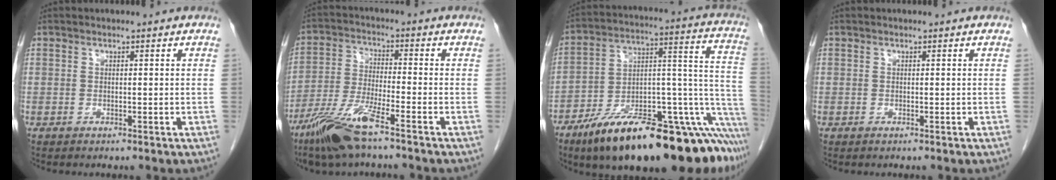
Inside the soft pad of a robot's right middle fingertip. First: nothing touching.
{"total": 9.8, "force": [-6.7, 0.9, 7.1], "torque": [-0.152, -0.023, -0.132]}
{"total": 27.8, "force": [-20.2, 5.2, 18.3], "torque": [-0.166, 0.019, -0.304]}
{"total": 0.0}